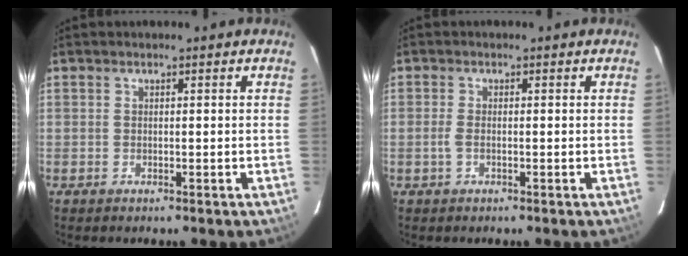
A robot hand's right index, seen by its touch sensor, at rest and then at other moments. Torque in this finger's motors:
{"motor_torque": [-0.10, -0.02, -0.01, 0.03]}